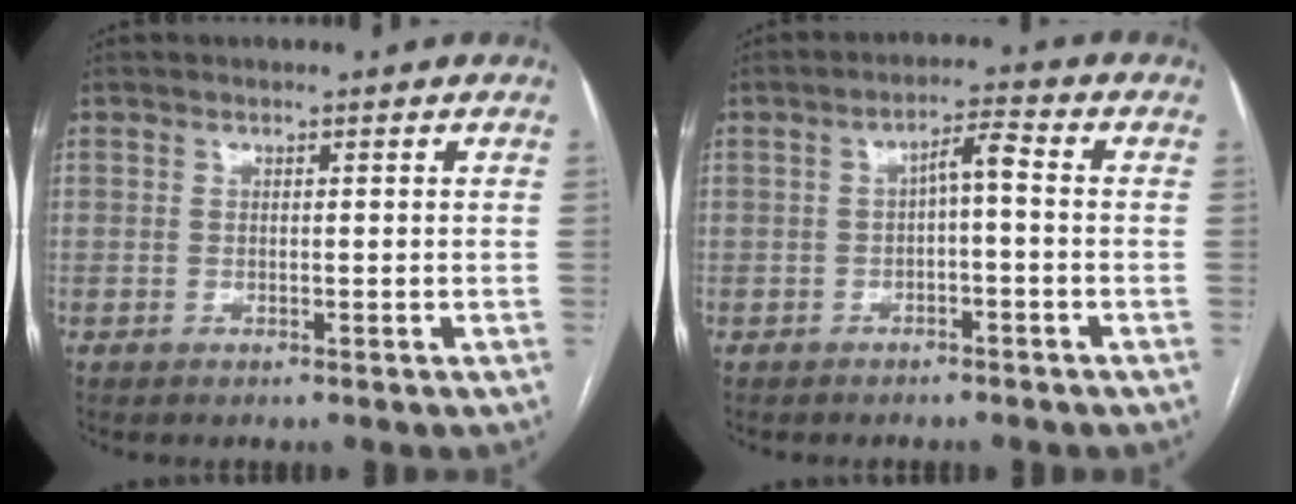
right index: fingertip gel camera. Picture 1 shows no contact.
{"total": 3.5, "force": [-0.5, 0.6, 3.4], "torque": [-0.056, 0.017, -0.006]}